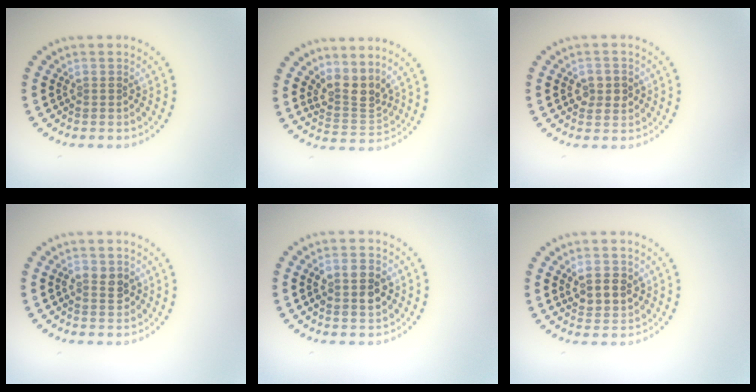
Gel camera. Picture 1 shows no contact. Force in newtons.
{"total": 3.0, "press": 2.2, "slide": 2.1}
{"total": 2.2, "press": 2.2, "slide": 0.4}
{"total": 2.1, "press": 2.1, "slide": 0.1}
{"total": 3.8, "press": 3.8, "slide": 0.3}
{"total": 3.0, "press": 2.9, "slide": 0.6}